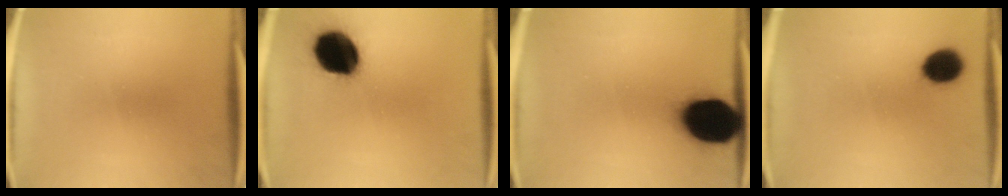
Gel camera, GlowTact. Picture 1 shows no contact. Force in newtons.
{"total": 18.2}
{"total": 20.1}
{"total": 6.3}